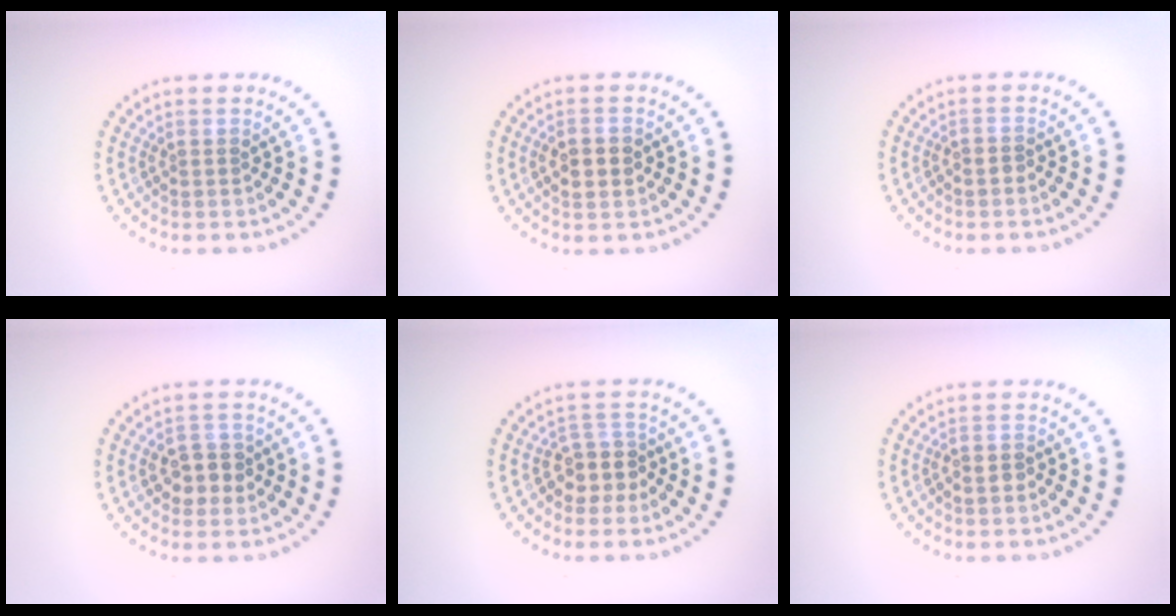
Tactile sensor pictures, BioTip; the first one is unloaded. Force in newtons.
{"total": 2.2, "press": 2.2, "slide": 0.1}
{"total": 0.7, "press": 0.4, "slide": 0.5}
{"total": 2.8, "press": 2.8, "slide": 0.4}
{"total": 2.5, "press": 2.0, "slide": 1.5}
{"total": 1.1, "press": 0.8, "slide": 0.8}